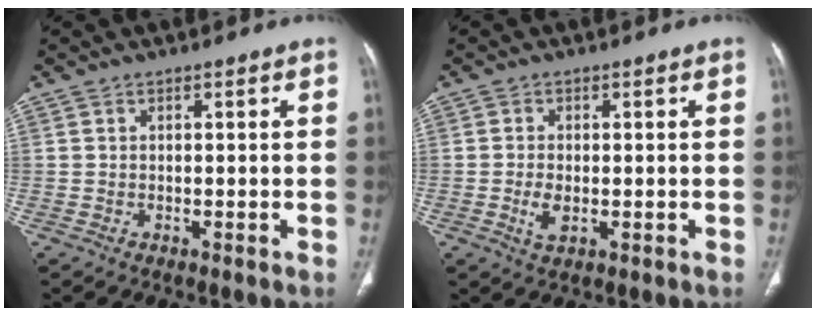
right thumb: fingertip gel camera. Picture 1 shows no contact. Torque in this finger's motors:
{"motor_torque": [-0.29, 0.18, 0.28, 0.28, 0.12]}